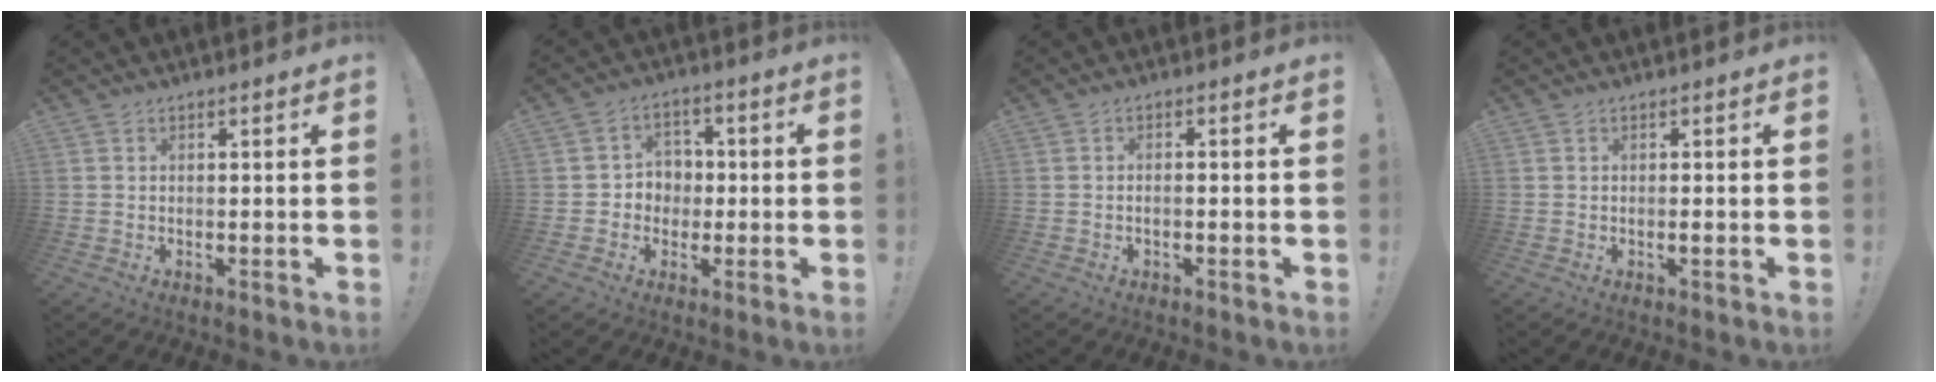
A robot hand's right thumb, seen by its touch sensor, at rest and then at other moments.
{"total": 5.9, "force": [-0.6, 5.8, 1.3], "torque": [-0.029, 0.008, -0.005]}
{"total": 1.4, "force": [-0.9, 0.2, 1.0], "torque": [-0.018, 0.003, -0.016]}
{"total": 0.5, "force": [-0.2, 0.0, 0.5], "torque": [-0.002, -0.005, -0.005]}